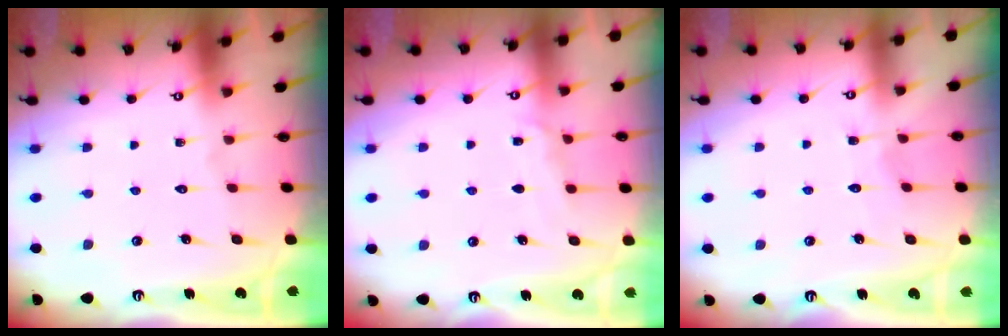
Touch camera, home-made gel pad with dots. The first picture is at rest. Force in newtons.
{"total": 5.7, "press": 5.7, "slide": 0.6}
{"total": 4.0, "press": 3.9, "slide": 0.4}